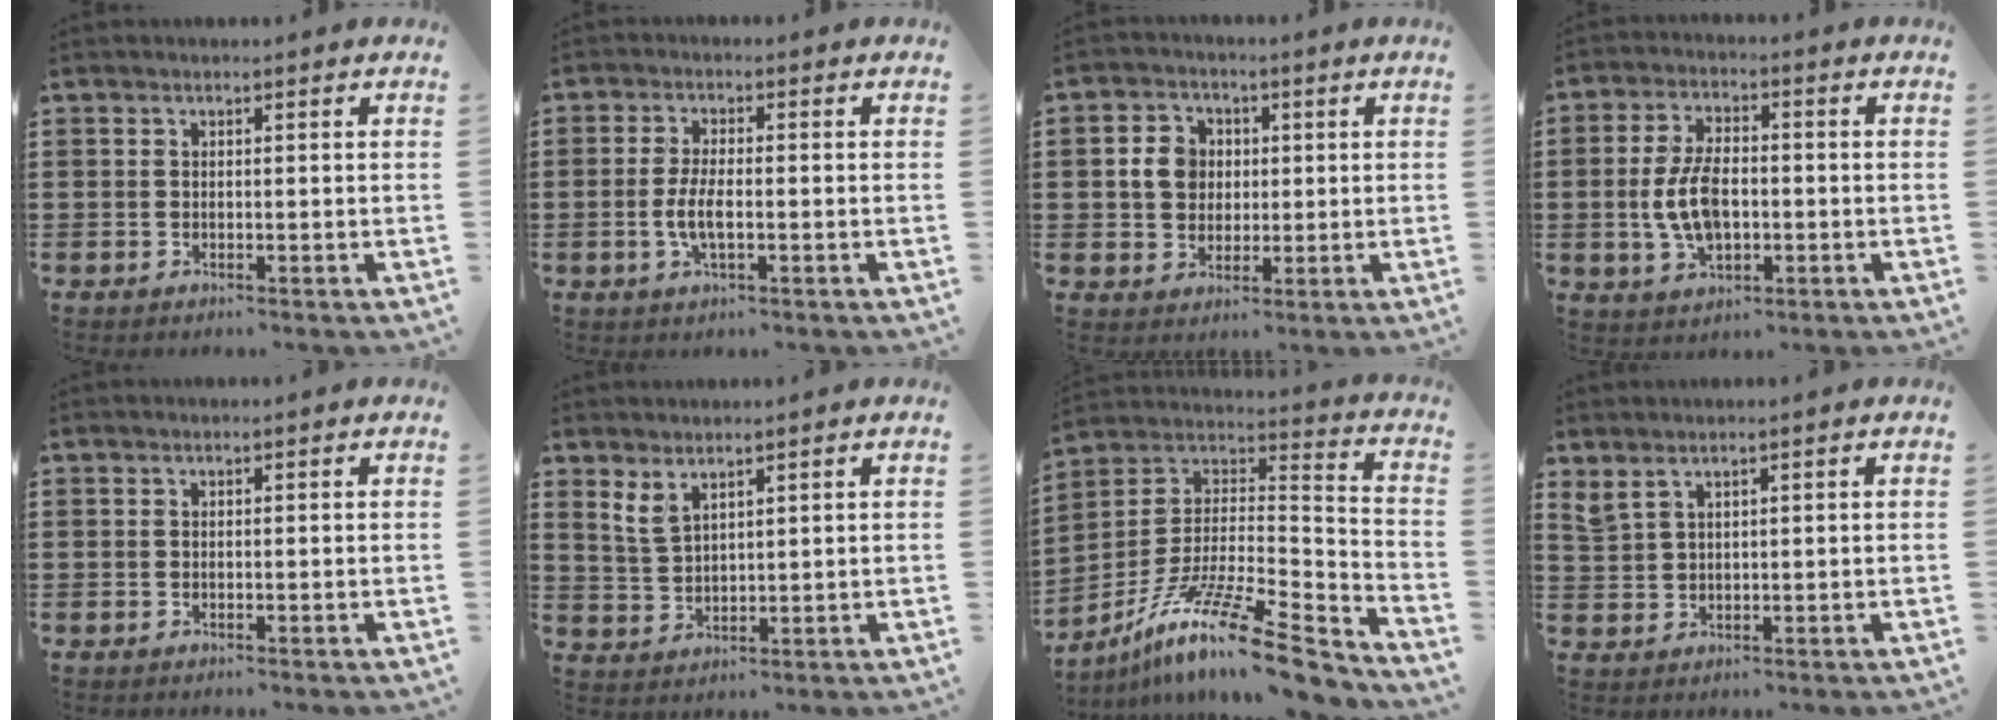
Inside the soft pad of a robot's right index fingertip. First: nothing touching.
{"total": 4.2, "force": [-0.9, 1.3, 3.9], "torque": [-0.089, -0.005, -0.022]}
{"total": 5.4, "force": [0.5, 4.8, 2.4], "torque": [-0.063, 0.017, 0.006]}
{"total": 8.2, "force": [-0.9, 4.4, 6.8], "torque": [-0.156, -0.001, -0.021]}
{"total": 0.0}
{"total": 3.1, "force": [2.2, 1.4, 1.6], "torque": [-0.038, 0.006, 0.042]}
{"total": 15.6, "force": [-11.3, 2.1, 10.5], "torque": [-0.186, 0.028, -0.207]}
{"total": 2.1, "force": [1.7, 0.8, 1.0], "torque": [-0.024, 0.003, 0.033]}